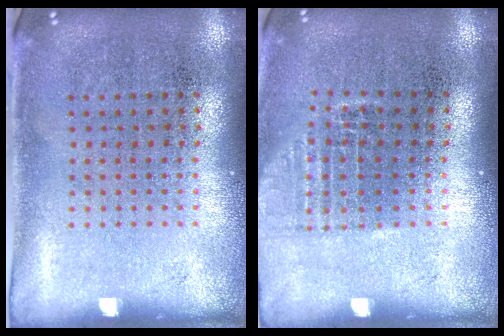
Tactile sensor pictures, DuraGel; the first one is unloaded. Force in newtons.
{"total": 1.1, "press": 1.0, "slide": 0.5}